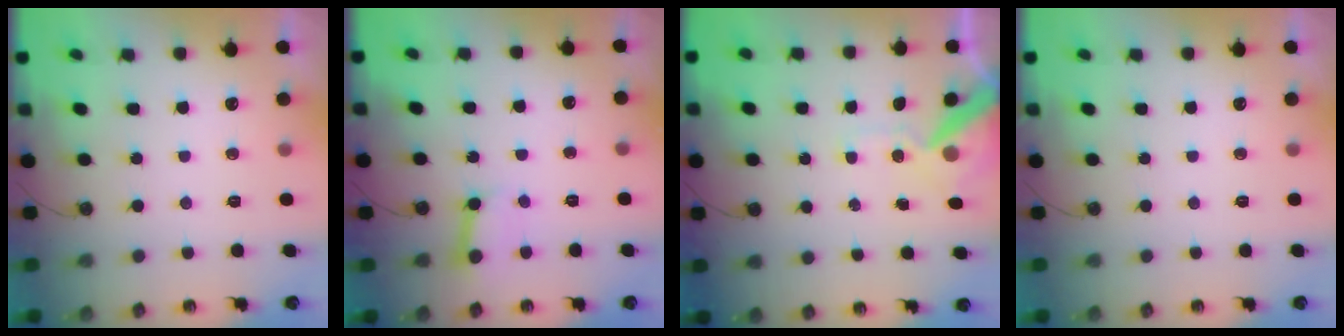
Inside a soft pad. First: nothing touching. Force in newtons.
{"total": 6.9, "press": 6.8, "slide": 1.0}
{"total": 11.7, "press": 11.5, "slide": 1.8}
{"total": 0.0}